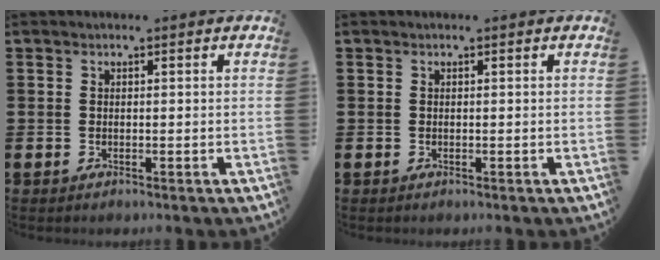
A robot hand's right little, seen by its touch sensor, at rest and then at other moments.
{"total": 0.0}